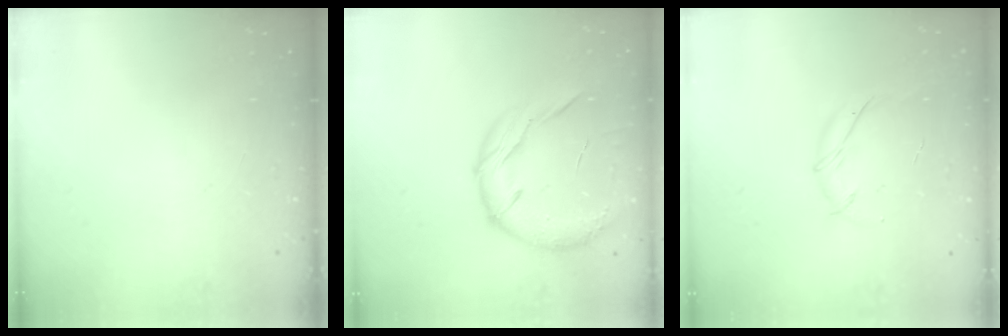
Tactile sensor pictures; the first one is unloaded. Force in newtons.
{"total": 14.9, "press": 14.7, "slide": 2.3}
{"total": 6.1, "press": 6.0, "slide": 1.1}